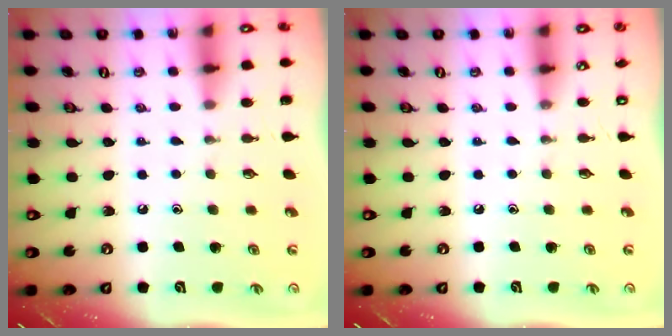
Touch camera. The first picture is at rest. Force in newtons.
{"total": 0.0}